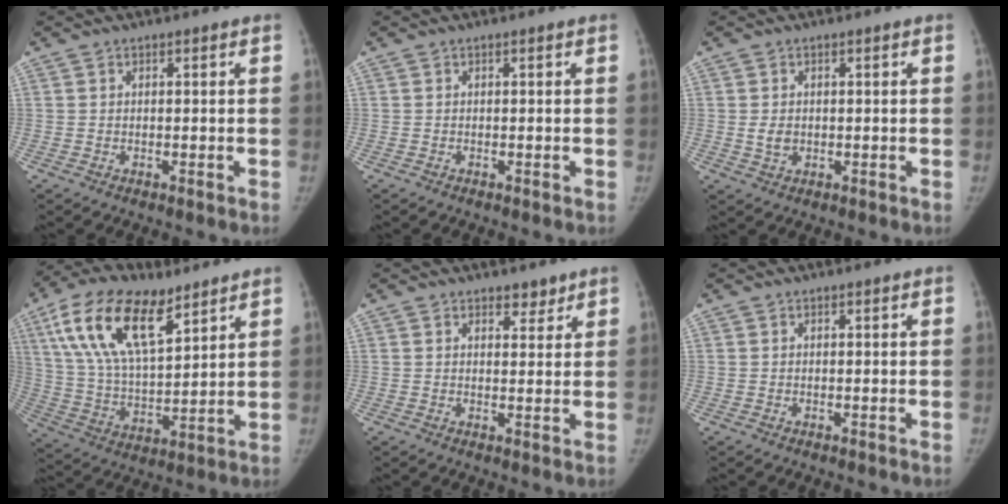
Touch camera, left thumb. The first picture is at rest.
{"total": 0.0}
{"total": 2.5, "force": [0.0, 1.9, 1.6], "torque": [-0.023, -0.003, 0.004]}
{"total": 19.9, "force": [10.7, 9.0, 14.1], "torque": [-0.245, -0.031, 0.201]}
{"total": 2.8, "force": [2.1, 1.4, 1.1], "torque": [0.001, -0.014, 0.030]}
{"total": 0.0}